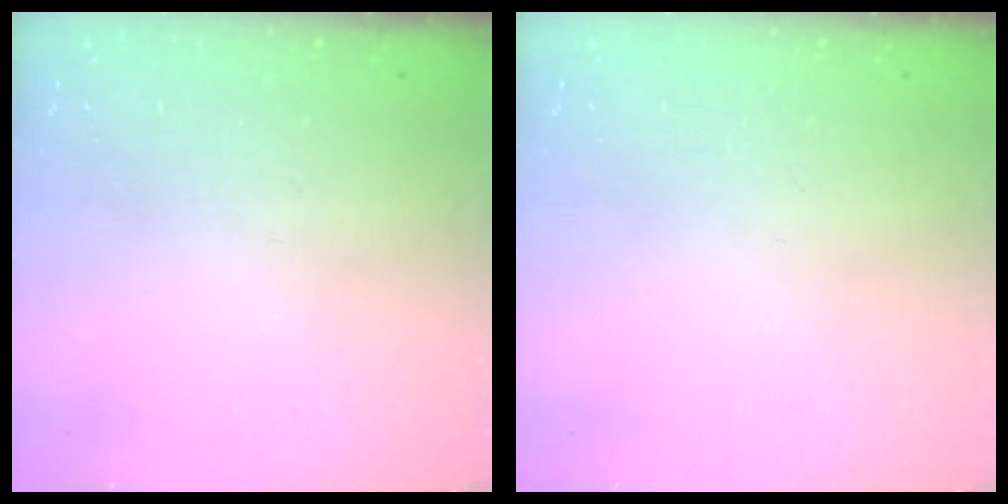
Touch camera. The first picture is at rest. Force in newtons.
{"total": 0.0}